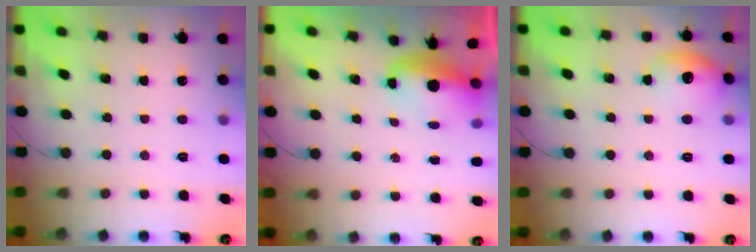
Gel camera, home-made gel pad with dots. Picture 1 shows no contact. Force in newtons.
{"total": 5.3, "press": 5.3, "slide": 0.6}
{"total": 10.8, "press": 10.0, "slide": 4.0}